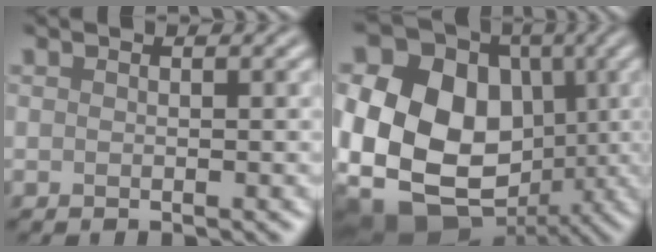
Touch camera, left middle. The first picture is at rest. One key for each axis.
{"total": 19.2, "fx": -2.4, "fy": 15.7, "fz": 10.7, "tx": -0.214, "ty": 0.005, "tz": -0.070}